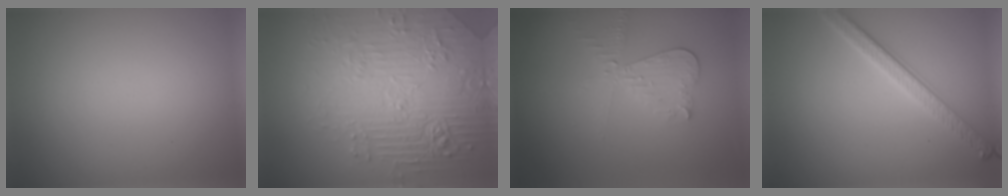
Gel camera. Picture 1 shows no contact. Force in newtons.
{"total": 7.6, "press": 6.0, "slide": 4.7}
{"total": 3.1, "press": 2.7, "slide": 1.5}
{"total": 2.8, "press": 2.7, "slide": 0.7}